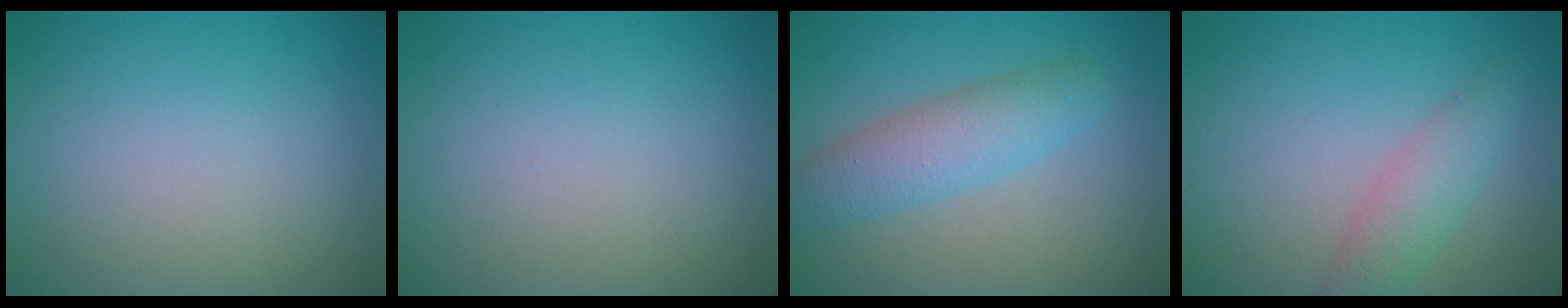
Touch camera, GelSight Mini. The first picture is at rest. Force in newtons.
{"total": 0.0}
{"total": 4.3, "press": 4.3, "slide": 0.1}
{"total": 3.0, "press": 3.0, "slide": 0.1}